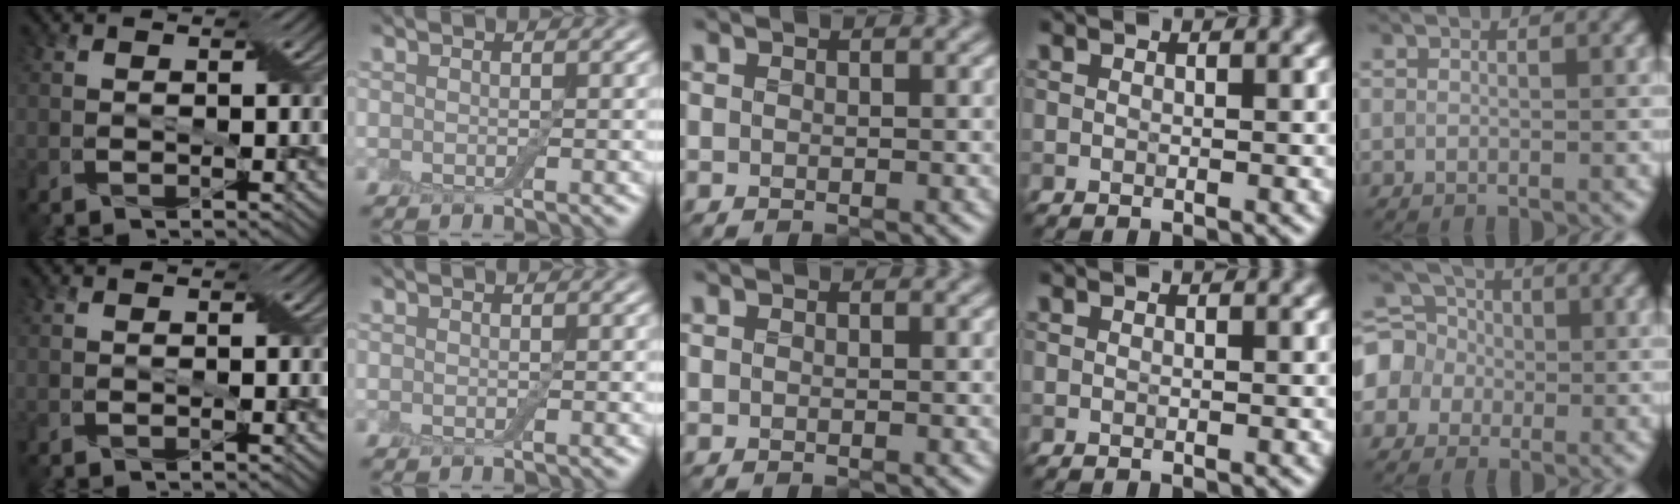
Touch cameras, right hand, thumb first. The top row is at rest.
{"little": {"total": 6.0, "force": [-0.8, 5.7, 1.9], "torque": [-0.050, 0.018, -0.047]}}